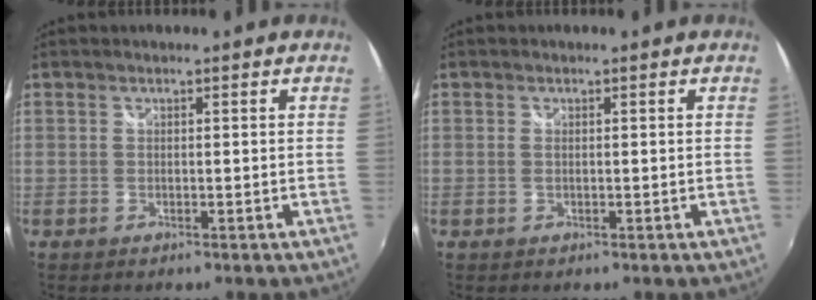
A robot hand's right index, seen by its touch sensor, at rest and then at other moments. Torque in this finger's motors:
{"motor_torque": [-1.27, 0.72, -0.03, 0.01]}